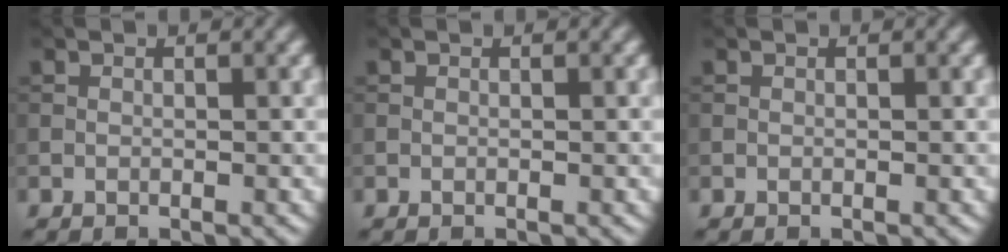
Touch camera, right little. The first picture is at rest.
{"total": 0.0}
{"total": 0.0}